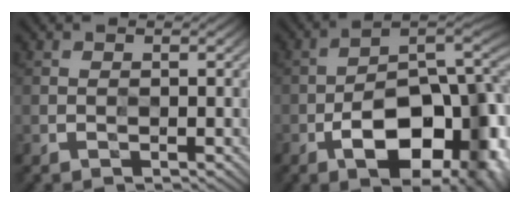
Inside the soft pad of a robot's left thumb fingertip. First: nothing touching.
{"total": 15.9, "force": [-6.6, 7.9, 12.1], "torque": [-0.157, -0.010, -0.099]}